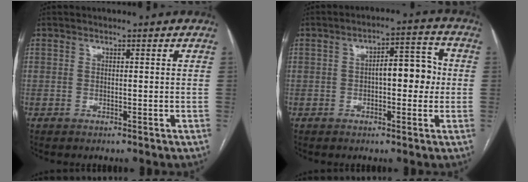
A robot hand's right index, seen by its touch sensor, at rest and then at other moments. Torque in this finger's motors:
{"motor_torque": [0.88, -0.16, 0.26, 0.09]}